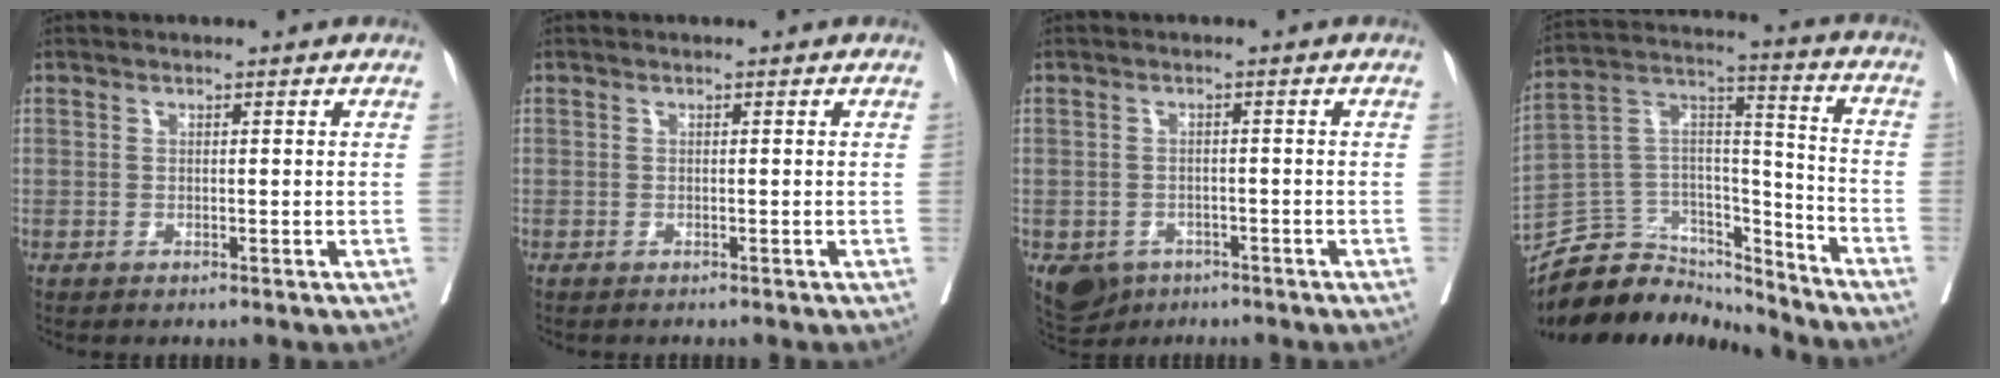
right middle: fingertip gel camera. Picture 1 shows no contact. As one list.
[{"total": 0.0}, {"total": 6.8, "force": [-4.0, 5.0, 2.2], "torque": [-0.042, 0.000, -0.057]}, {"total": 16.9, "force": [-15.9, 5.4, 1.7], "torque": [-0.025, 0.068, -0.270]}]